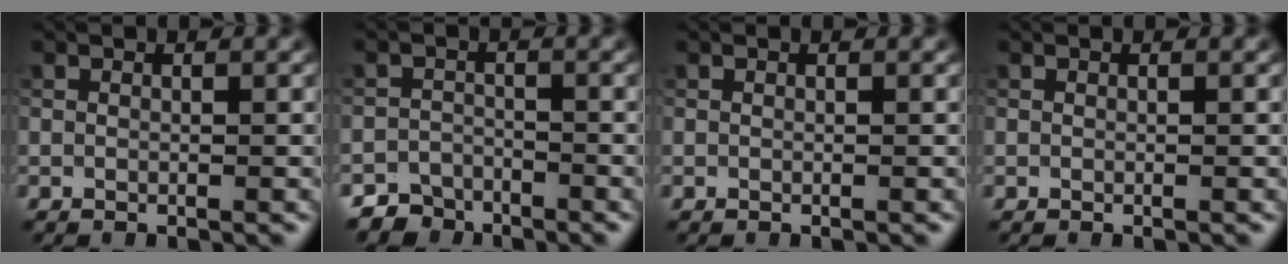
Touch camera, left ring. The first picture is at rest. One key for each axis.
{"total": 3.3, "fx": -3.0, "fy": 1.5, "fz": 0.0, "tx": 0.013, "ty": -0.003, "tz": -0.051}
{"total": 0.0}
{"total": 0.0}